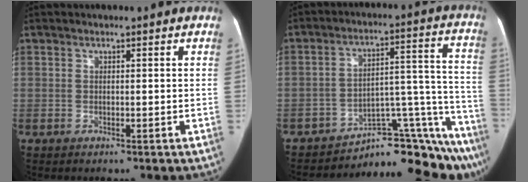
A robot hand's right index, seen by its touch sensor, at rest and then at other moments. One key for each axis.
{"total": 15.4, "fx": -14.3, "fy": 3.3, "fz": 4.6, "tx": -0.006, "ty": 0.082, "tz": -0.191}